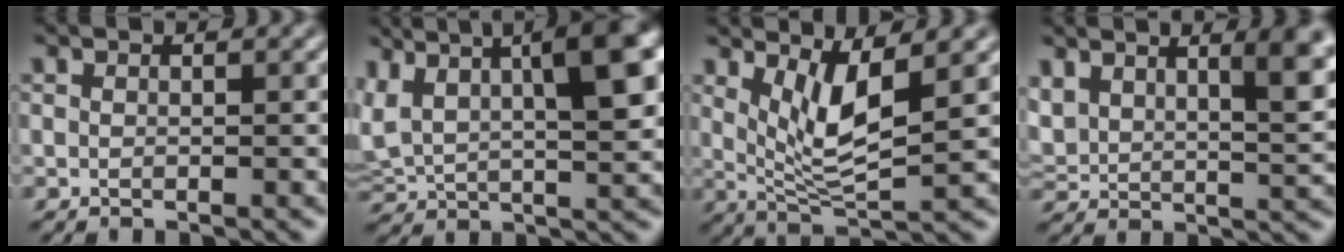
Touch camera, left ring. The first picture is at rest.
{"total": 10.5, "force": [3.8, 4.0, 8.9], "torque": [-0.152, 0.018, 0.061]}
{"total": 4.3, "force": [1.7, 1.0, 3.8], "torque": [-0.079, -0.013, 0.039]}
{"total": 7.1, "force": [3.6, 3.1, 5.3], "torque": [-0.097, 0.004, 0.067]}